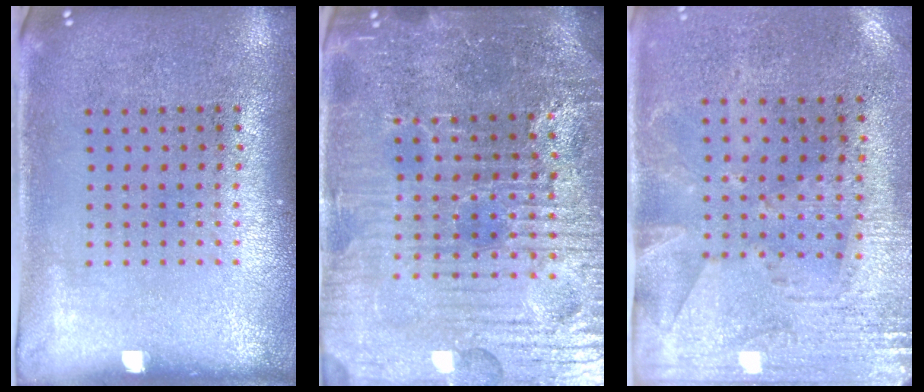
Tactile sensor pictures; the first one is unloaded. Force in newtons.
{"total": 6.0, "press": 5.6, "slide": 2.1}
{"total": 2.7, "press": 2.3, "slide": 1.5}